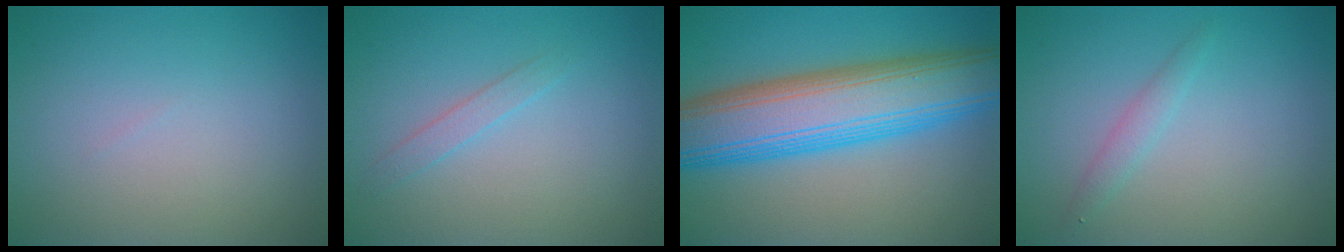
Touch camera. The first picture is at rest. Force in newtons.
{"total": 1.2, "press": 1.2, "slide": 0.1}
{"total": 11.4, "press": 11.4, "slide": 0.3}
{"total": 1.3, "press": 1.3, "slide": 0.0}